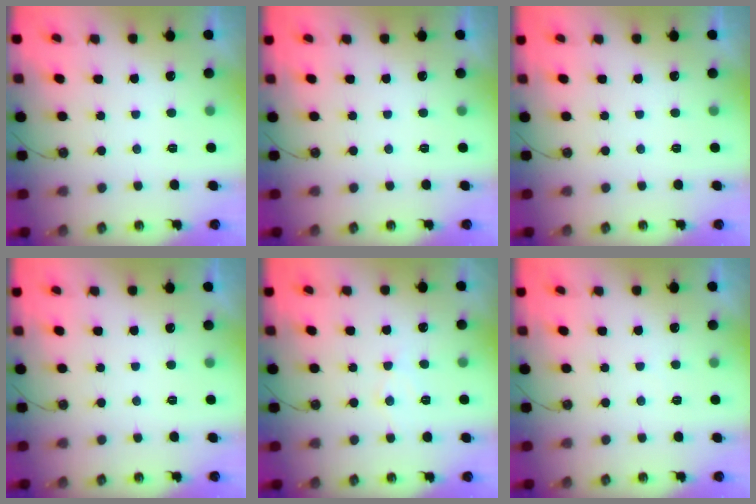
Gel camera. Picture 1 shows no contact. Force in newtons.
{"total": 0.0}
{"total": 0.0}
{"total": 0.0}
{"total": 6.7, "press": 6.7, "slide": 0.5}
{"total": 2.4, "press": 2.3, "slide": 0.5}